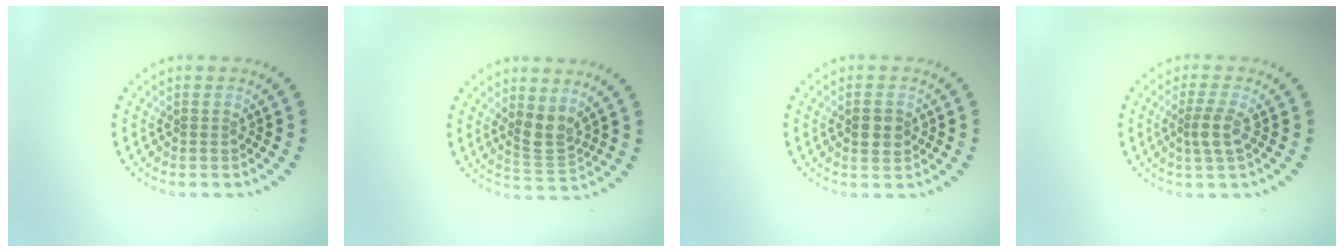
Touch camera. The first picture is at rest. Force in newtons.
{"total": 2.7, "press": 2.2, "slide": 1.5}
{"total": 2.5, "press": 2.5, "slide": 0.1}
{"total": 2.2, "press": 1.8, "slide": 1.3}